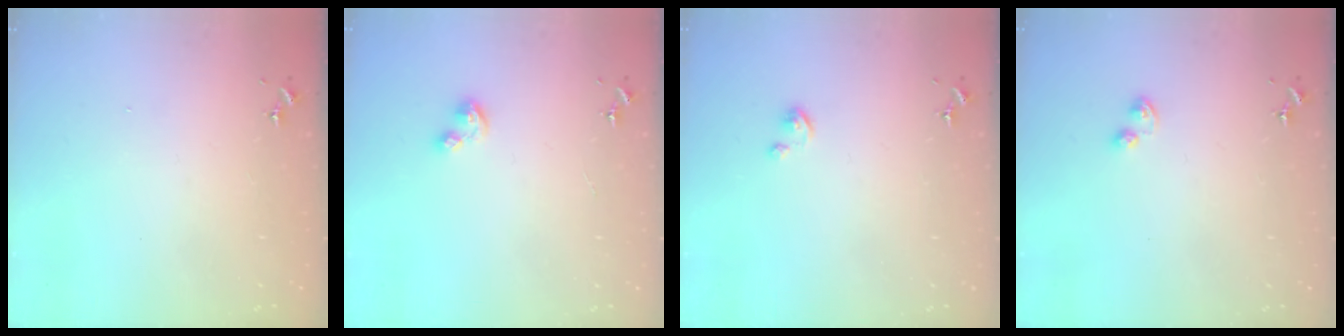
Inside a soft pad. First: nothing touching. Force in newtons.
{"total": 4.8, "press": 4.8, "slide": 0.4}
{"total": 2.7, "press": 2.7, "slide": 0.3}
{"total": 3.1, "press": 3.1, "slide": 0.5}